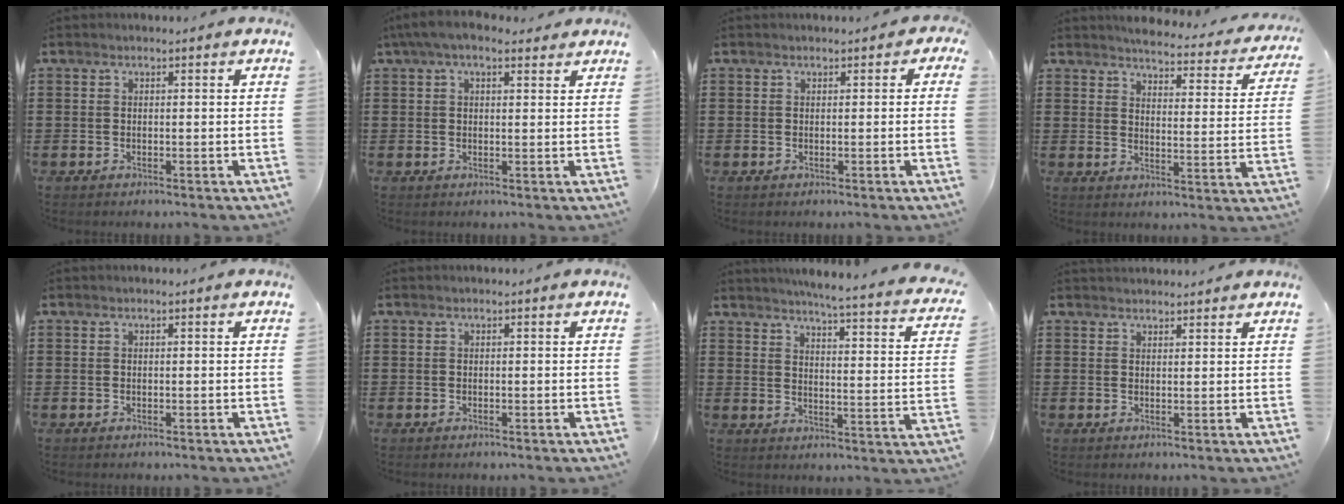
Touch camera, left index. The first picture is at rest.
{"total": 4.6, "force": [3.2, 1.5, 3.0], "torque": [-0.066, 0.003, 0.059]}
{"total": 1.0, "force": [0.0, 1.0, 0.3], "torque": [-0.009, 0.005, -0.002]}
{"total": 3.7, "force": [3.6, 0.1, 0.7], "torque": [-0.036, -0.027, 0.057]}
{"total": 0.0}
{"total": 0.0}
{"total": 4.5, "force": [4.0, -0.6, 1.9], "torque": [-0.050, -0.038, 0.058]}
{"total": 1.7, "force": [1.7, 0.3, 0.0], "torque": [-0.002, 0.003, 0.033]}